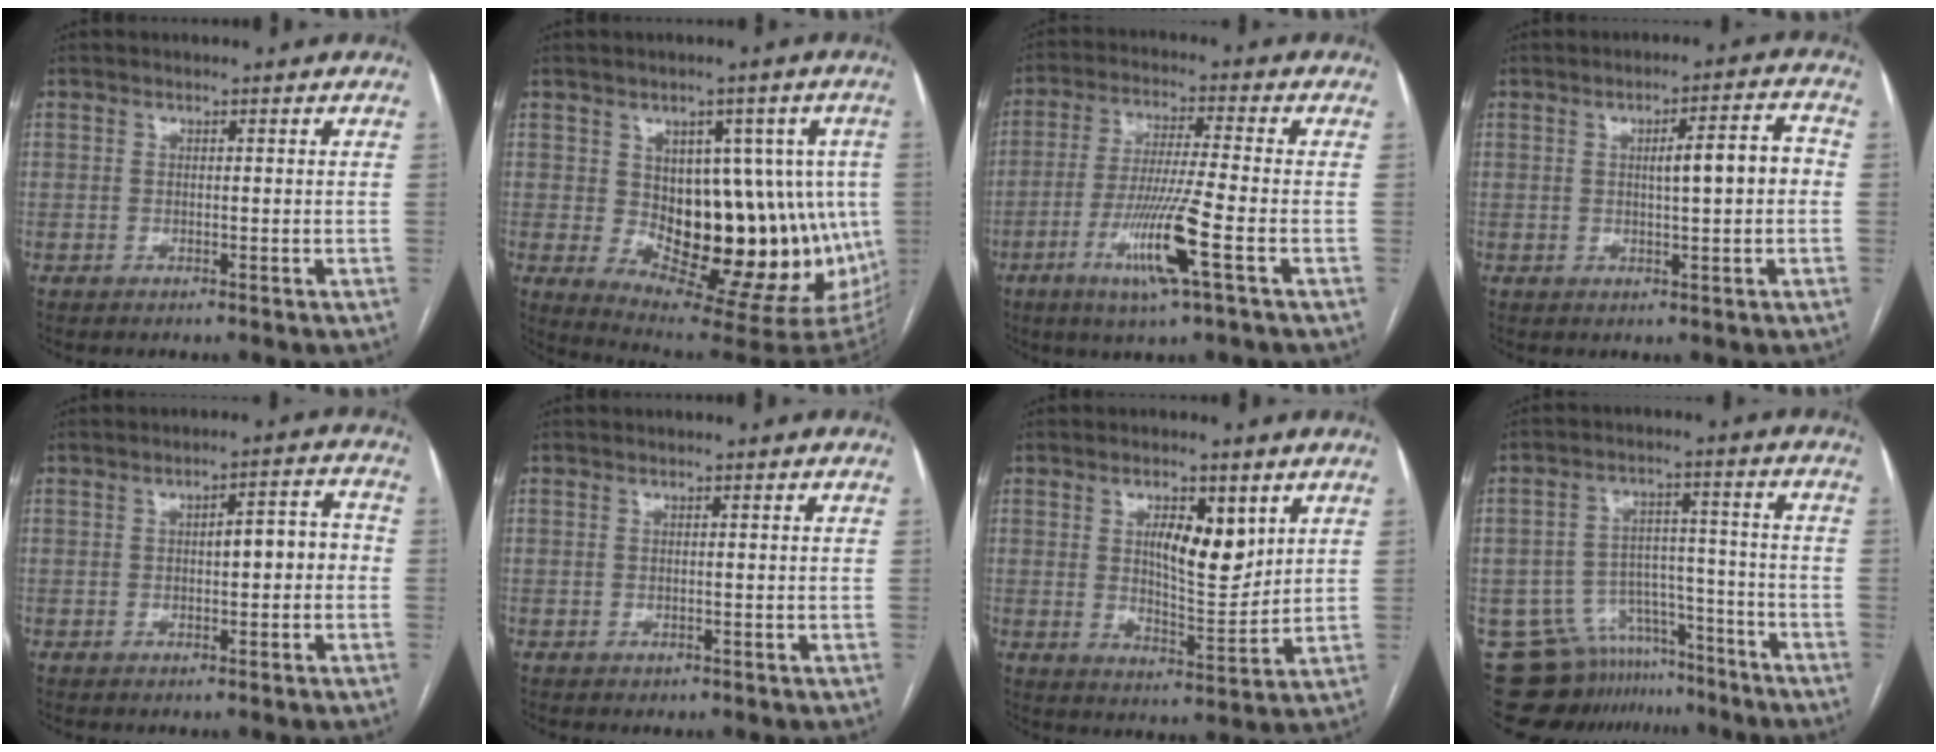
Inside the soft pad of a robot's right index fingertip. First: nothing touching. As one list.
[{"total": 17.7, "force": [-1.2, 8.6, 15.4], "torque": [-0.165, 0.014, 0.007]}, {"total": 10.7, "force": [-4.1, -0.6, 9.9], "torque": [-0.194, -0.018, -0.078]}, {"total": 6.1, "force": [0.3, 0.9, 6.0], "torque": [-0.090, 0.019, 0.006]}, {"total": 5.0, "force": [-0.2, 1.6, 4.8], "torque": [-0.064, 0.028, -0.003]}, {"total": 0.0}, {"total": 8.5, "force": [3.3, 3.0, 7.3], "torque": [-0.115, -0.007, 0.059]}, {"total": 12.5, "force": [-10.5, 6.6, 1.1], "torque": [-0.014, 0.051, -0.152]}]